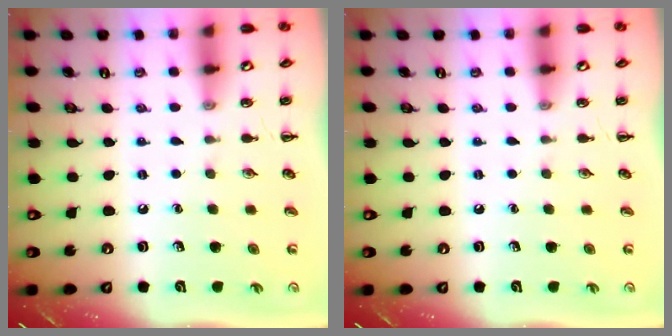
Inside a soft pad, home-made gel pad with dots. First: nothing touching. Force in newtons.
{"total": 0.0}